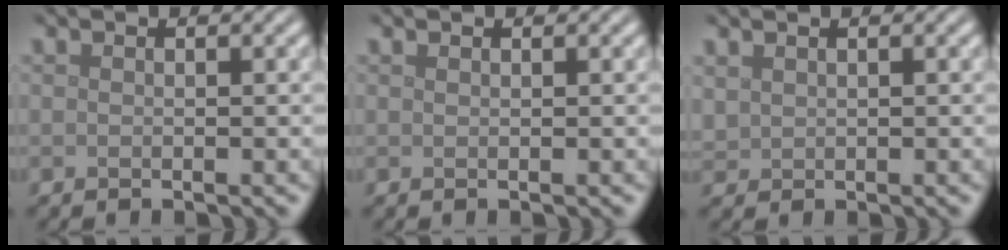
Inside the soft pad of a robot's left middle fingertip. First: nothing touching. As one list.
[{"total": 0.0}, {"total": 0.9, "force": [0.7, 0.6, 0.1], "torque": [-0.007, 0.000, 0.019]}]